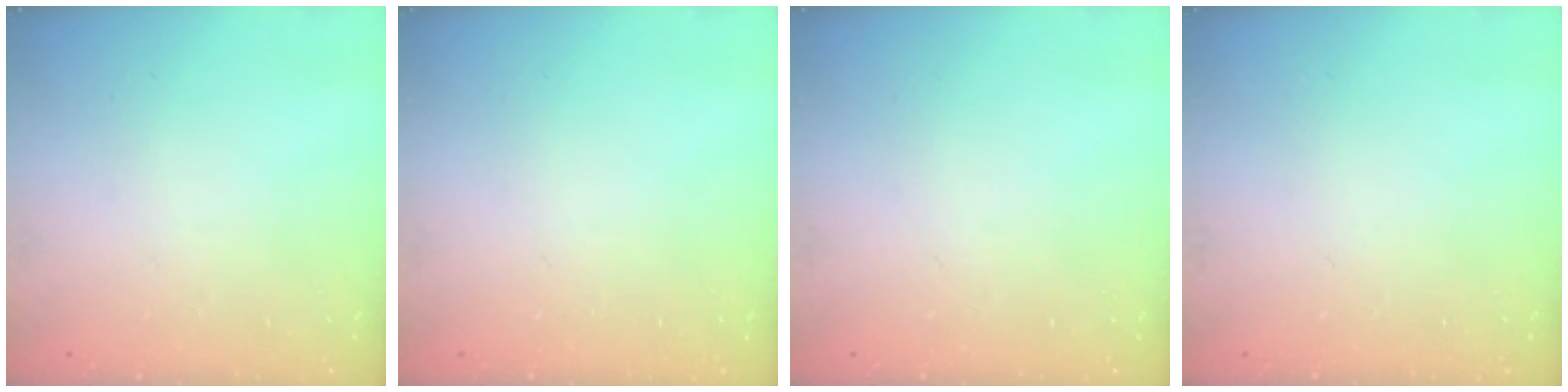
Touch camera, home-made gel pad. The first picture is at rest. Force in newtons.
{"total": 0.0}
{"total": 0.0}
{"total": 0.0}